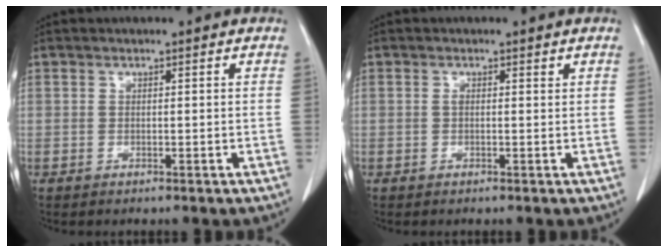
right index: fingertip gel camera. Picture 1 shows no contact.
{"total": 0.6, "force": [0.4, 0.3, 0.4], "torque": [-0.004, 0.002, 0.007]}